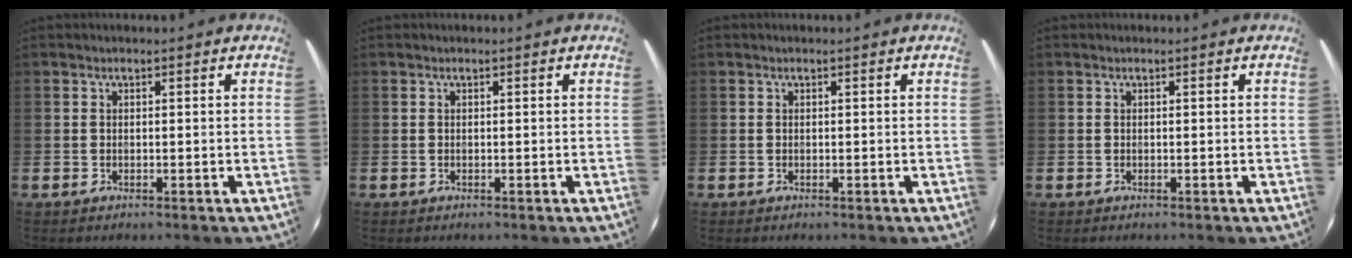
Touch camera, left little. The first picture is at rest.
{"total": 0.0}
{"total": 0.0}
{"total": 0.0}